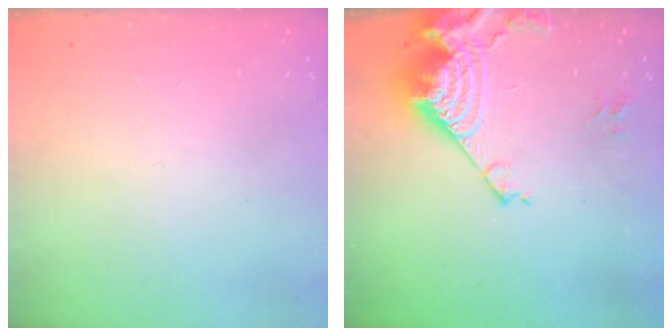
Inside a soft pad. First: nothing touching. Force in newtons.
{"total": 15.3, "press": 15.2, "slide": 1.8}